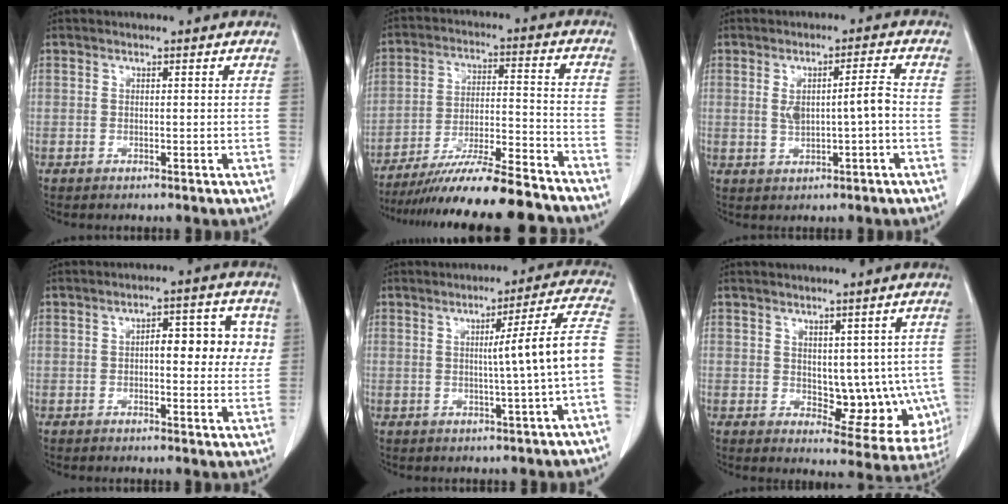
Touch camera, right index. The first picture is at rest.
{"total": 19.9, "force": [-17.8, 0.4, 9.0], "torque": [-0.140, -0.013, -0.281]}
{"total": 5.3, "force": [-0.1, 0.9, 5.2], "torque": [-0.091, 0.012, 0.006]}
{"total": 7.9, "force": [1.2, 3.3, 7.1], "torque": [-0.081, 0.023, 0.013]}
{"total": 9.4, "force": [-0.8, -1.7, 9.2], "torque": [-0.122, 0.011, -0.010]}
{"total": 10.1, "force": [0.1, 5.8, 8.3], "torque": [-0.080, 0.003, 0.020]}